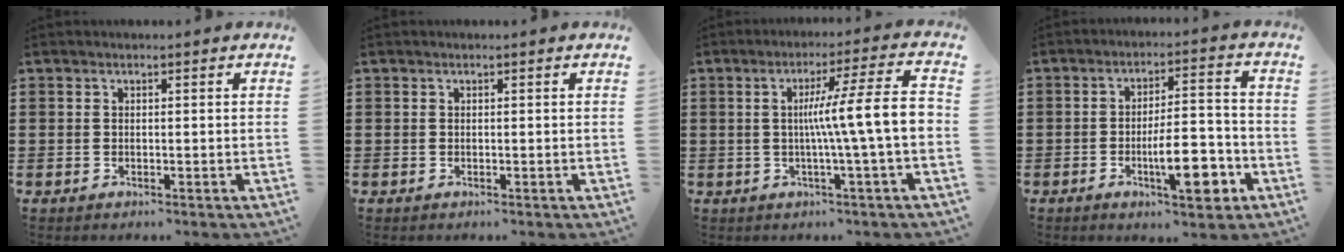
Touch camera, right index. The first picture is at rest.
{"total": 0.0}
{"total": 10.4, "force": [0.0, -0.1, 10.4], "torque": [-0.180, -0.005, -0.008]}
{"total": 10.4, "force": [-3.7, 3.3, 9.1], "torque": [-0.151, 0.000, -0.063]}